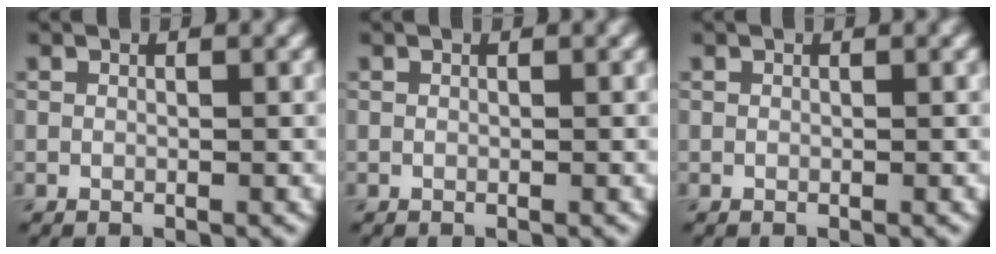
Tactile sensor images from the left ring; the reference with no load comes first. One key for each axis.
{"total": 0.0}
{"total": 0.0}